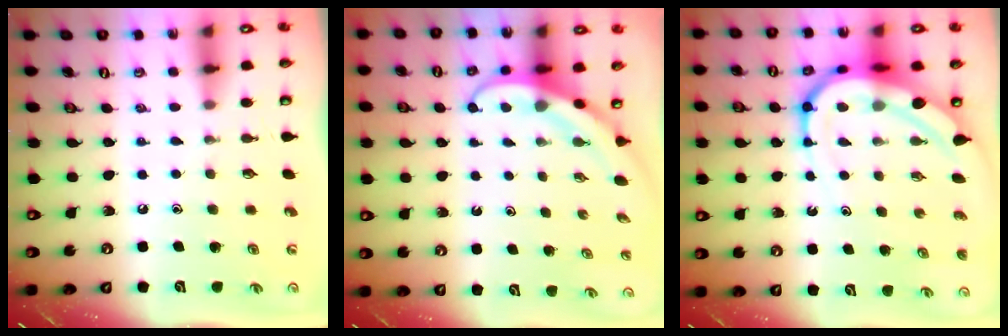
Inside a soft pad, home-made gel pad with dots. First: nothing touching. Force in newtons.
{"total": 3.7, "press": 3.7, "slide": 0.3}
{"total": 13.6, "press": 13.5, "slide": 1.3}